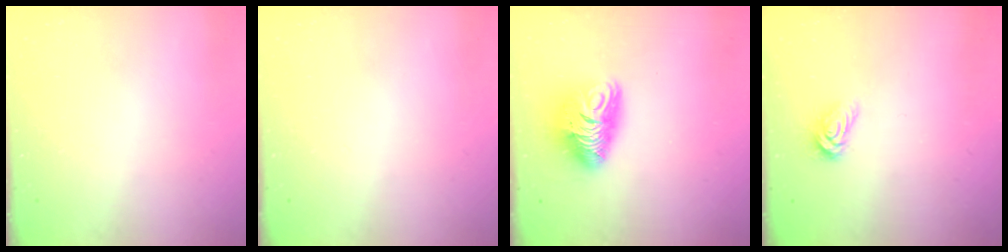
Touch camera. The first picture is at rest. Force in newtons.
{"total": 0.0}
{"total": 10.7, "press": 10.6, "slide": 1.1}
{"total": 3.4, "press": 3.4, "slide": 0.4}